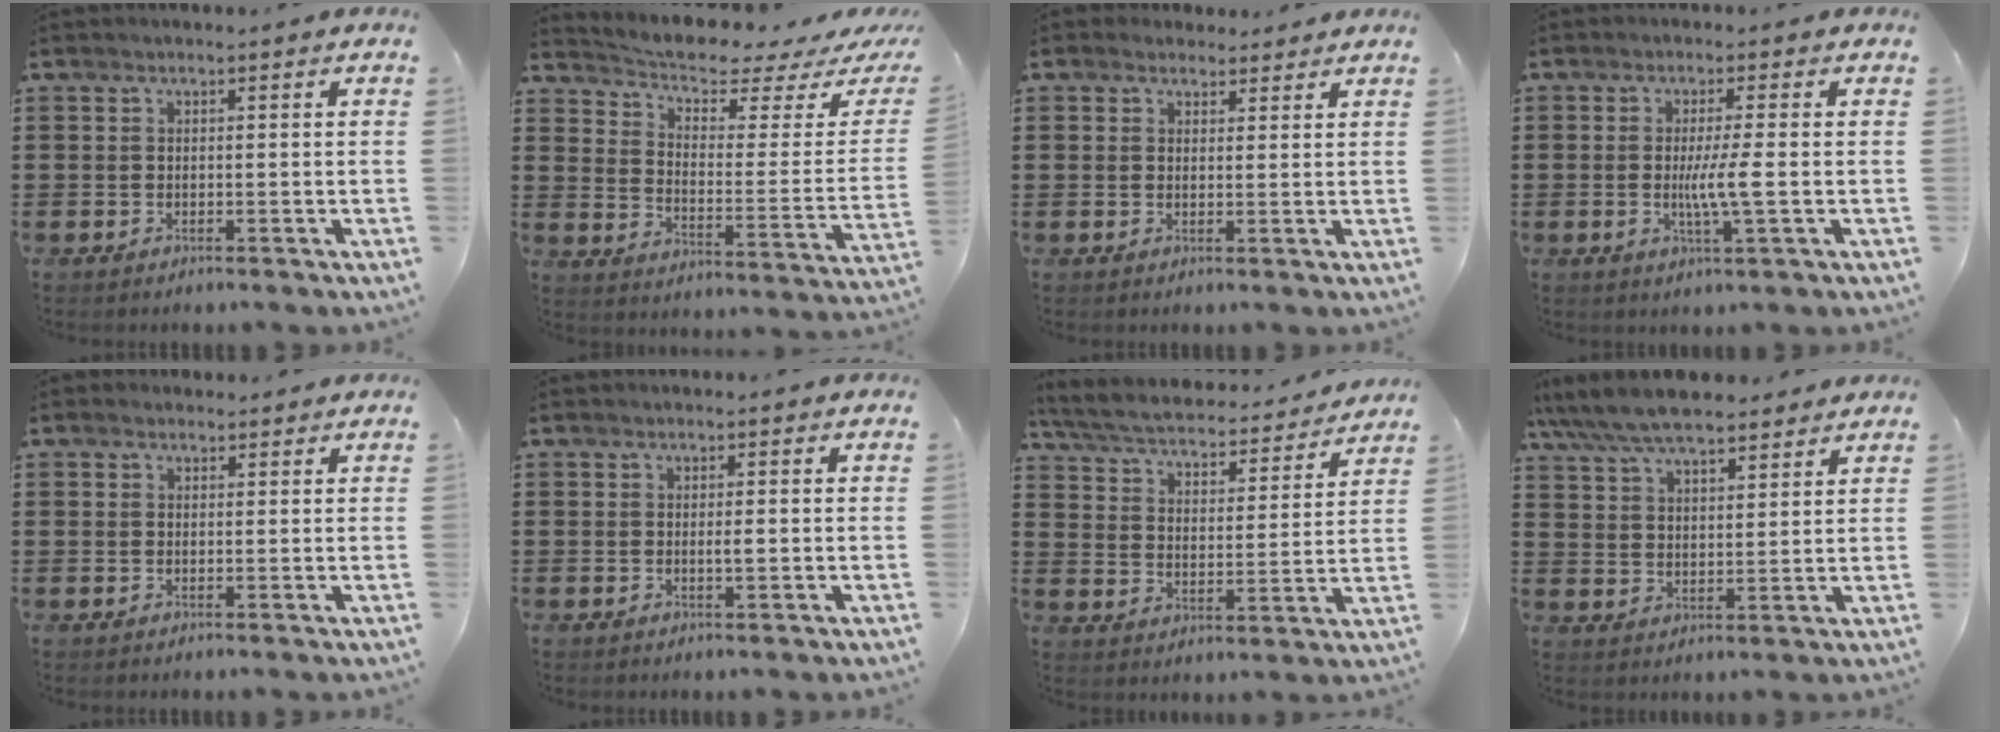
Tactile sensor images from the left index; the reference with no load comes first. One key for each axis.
{"total": 4.2, "fx": 3.7, "fy": 0.4, "fz": 2.0, "tx": -0.062, "ty": -0.035, "tz": 0.055}
{"total": 2.4, "fx": 2.1, "fy": 1.3, "fz": 0.2, "tx": -0.010, "ty": 0.006, "tz": 0.039}
{"total": 5.0, "fx": -0.4, "fy": 0.1, "fz": 4.9, "tx": -0.095, "ty": -0.008, "tz": -0.013}
{"total": 1.1, "fx": 0.9, "fy": 0.6, "fz": 0.1, "tx": -0.005, "ty": 0.005, "tz": 0.018}
{"total": 1.3, "fx": 0.0, "fy": 0.2, "fz": 1.2, "tx": -0.024, "ty": -0.002, "tz": 0.000}
{"total": 4.7, "fx": 4.4, "fy": 0.4, "fz": 1.5, "tx": -0.052, "ty": -0.031, "tz": 0.070}
{"total": 7.9, "fx": 7.1, "fy": 1.9, "fz": 2.8, "tx": -0.080, "ty": -0.018, "tz": 0.132}